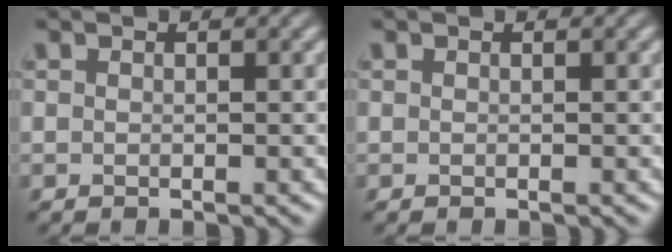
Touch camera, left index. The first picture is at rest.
{"total": 0.0}